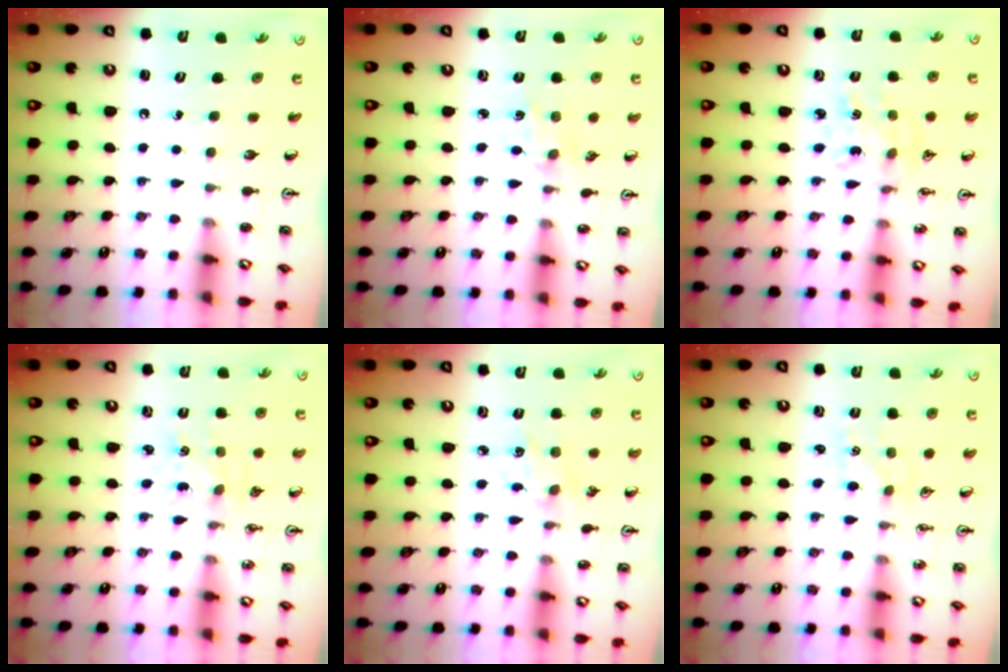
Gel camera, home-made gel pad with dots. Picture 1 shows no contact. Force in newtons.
{"total": 1.2, "press": 1.2, "slide": 0.2}
{"total": 1.4, "press": 1.4, "slide": 0.2}
{"total": 2.3, "press": 2.3, "slide": 0.3}
{"total": 2.0, "press": 2.0, "slide": 0.5}
{"total": 2.3, "press": 2.3, "slide": 0.3}